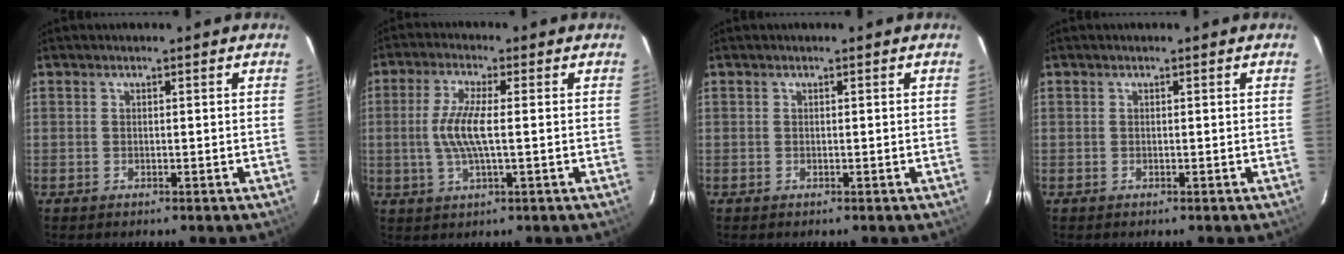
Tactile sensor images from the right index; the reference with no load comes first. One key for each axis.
{"total": 7.5, "fx": -0.3, "fy": 1.6, "fz": 7.4, "tx": -0.149, "ty": -0.002, "tz": -0.005}
{"total": 0.0}
{"total": 0.0}